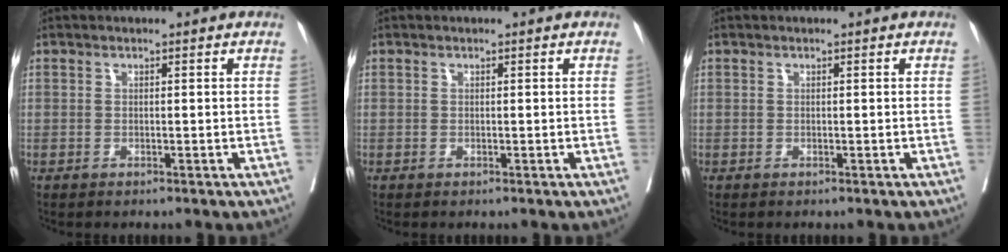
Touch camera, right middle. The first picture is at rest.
{"total": 0.0}
{"total": 0.0}